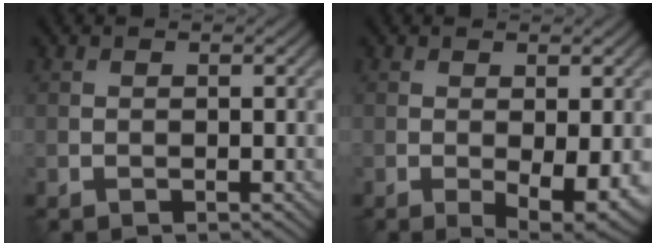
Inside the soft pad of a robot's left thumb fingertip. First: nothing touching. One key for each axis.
{"total": 5.1, "fx": -1.2, "fy": 1.9, "fz": 4.6, "tx": -0.071, "ty": -0.017, "tz": -0.010}